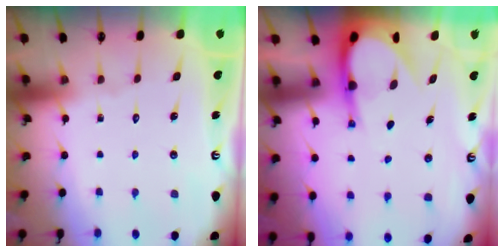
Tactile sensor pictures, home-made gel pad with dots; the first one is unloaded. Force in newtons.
{"total": 8.5, "press": 8.4, "slide": 1.0}